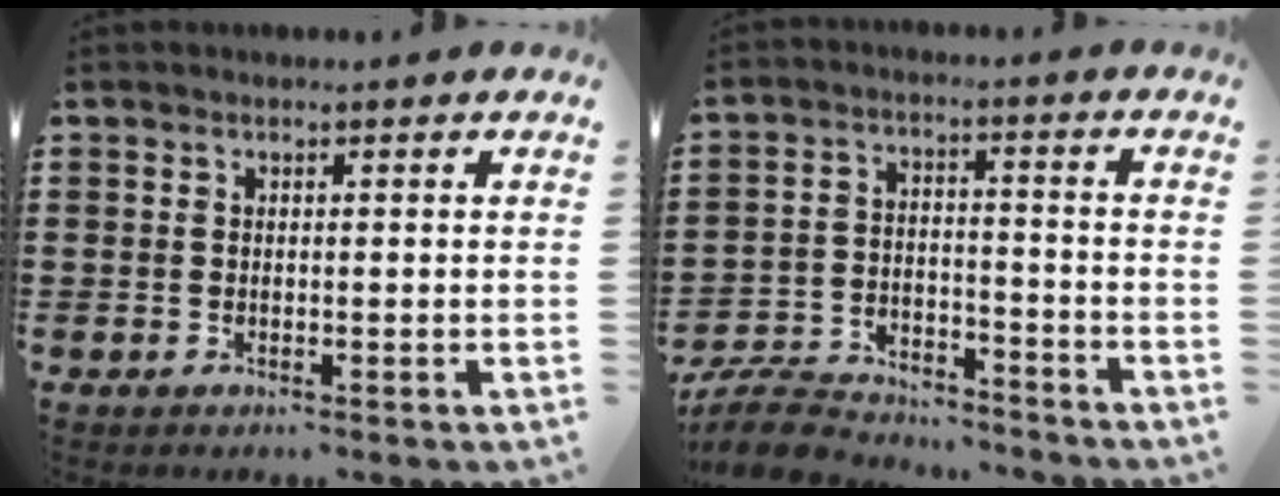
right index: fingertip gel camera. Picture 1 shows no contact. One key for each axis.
{"total": 7.7, "fx": -7.4, "fy": 1.5, "fz": 1.6, "tx": -0.041, "ty": 0.015, "tz": -0.146}